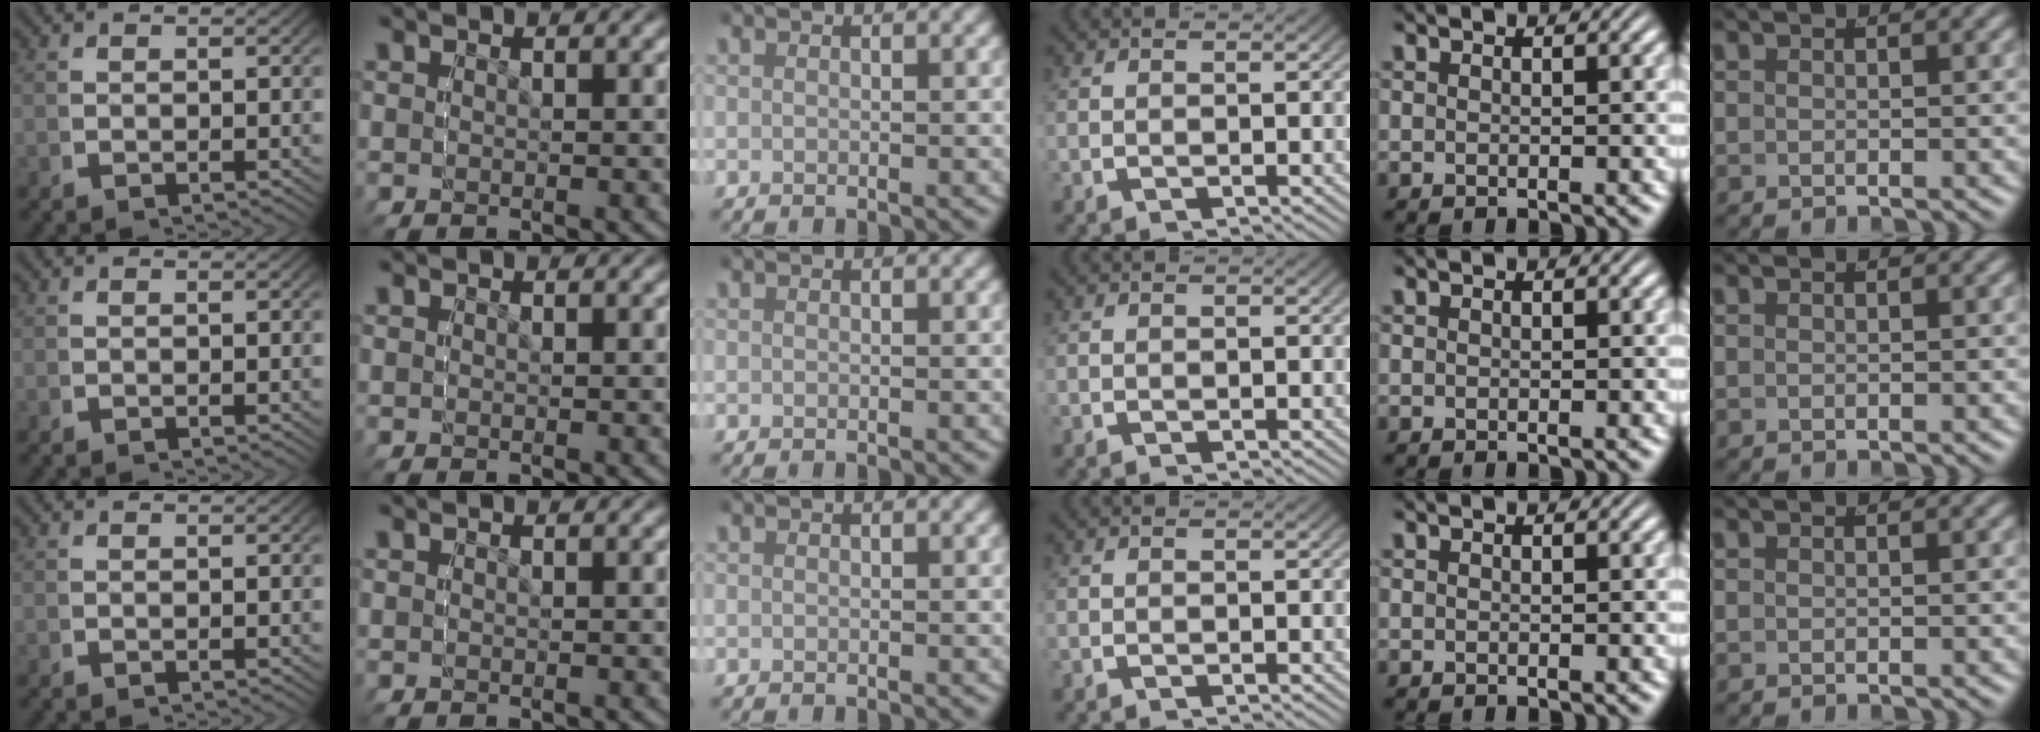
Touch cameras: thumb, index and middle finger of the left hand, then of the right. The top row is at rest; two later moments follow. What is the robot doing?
{"motion": "grasp_and_lifting", "object": "bottle"}